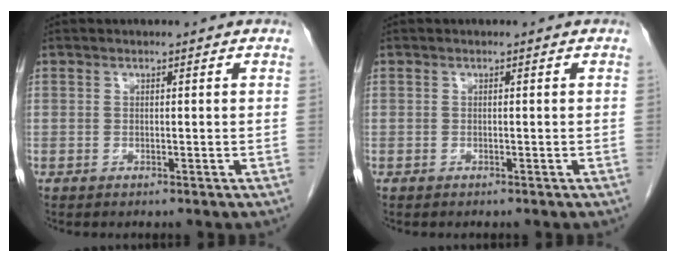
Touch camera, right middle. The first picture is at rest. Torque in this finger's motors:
{"motor_torque": [0.18, 0.01, 0.05, 0.01]}